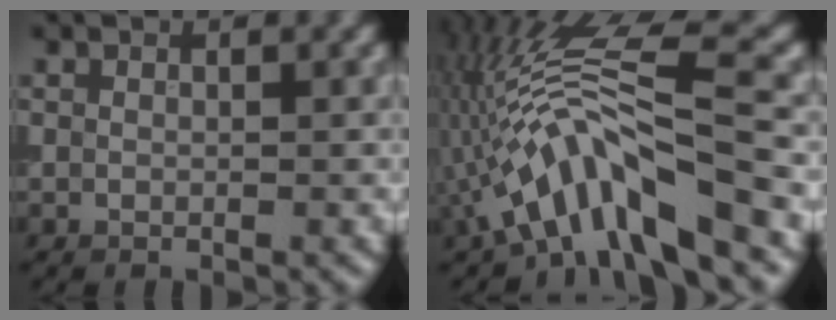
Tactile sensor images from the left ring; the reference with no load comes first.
{"total": 10.5, "force": [-4.4, 2.6, 9.2], "torque": [-0.156, 0.021, -0.076]}